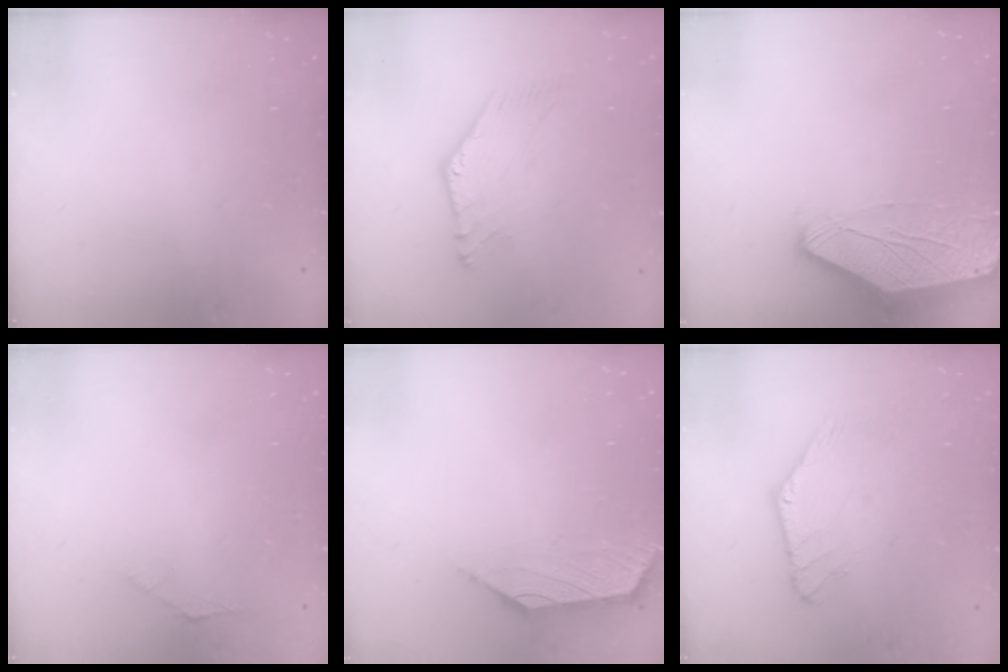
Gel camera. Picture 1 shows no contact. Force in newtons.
{"total": 0.8, "press": 0.7, "slide": 0.2}
{"total": 0.0}
{"total": 2.6, "press": 2.6, "slide": 0.7}
{"total": 1.5, "press": 1.4, "slide": 0.6}
{"total": 1.4, "press": 1.4, "slide": 0.0}